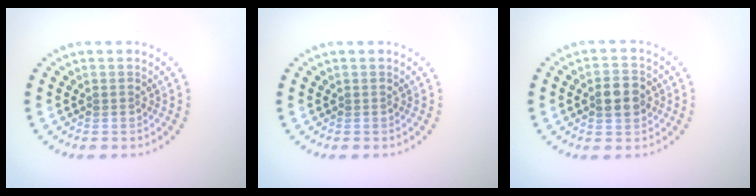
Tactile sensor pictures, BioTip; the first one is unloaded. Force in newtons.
{"total": 0.0}
{"total": 3.6, "press": 3.6, "slide": 0.1}